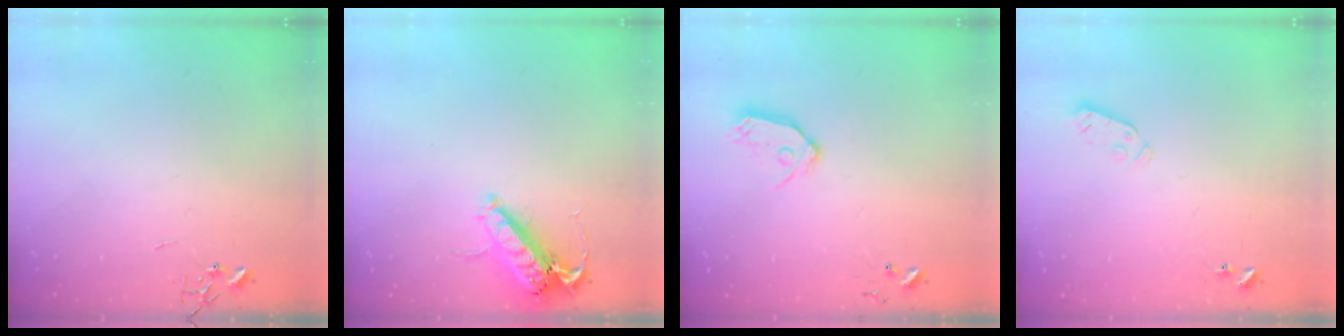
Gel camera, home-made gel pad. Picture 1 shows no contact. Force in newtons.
{"total": 14.4, "press": 14.2, "slide": 2.0}
{"total": 9.2, "press": 9.1, "slide": 0.8}
{"total": 3.0, "press": 2.9, "slide": 0.9}